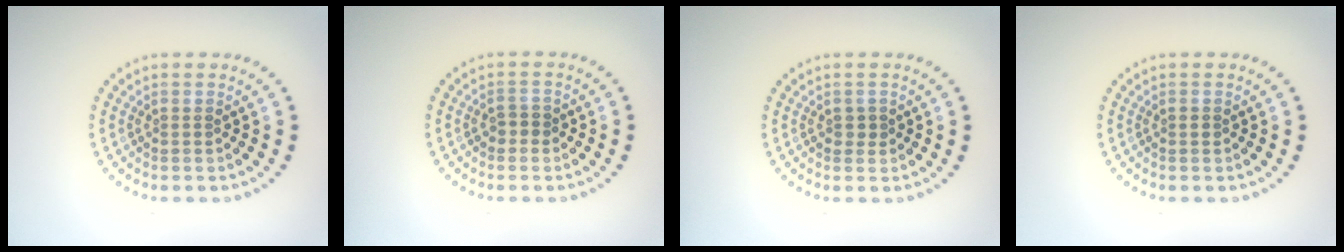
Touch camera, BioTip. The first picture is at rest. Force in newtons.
{"total": 1.2, "press": 1.1, "slide": 0.4}
{"total": 1.1, "press": 1.1, "slide": 0.3}
{"total": 0.6, "press": 0.6, "slide": 0.1}